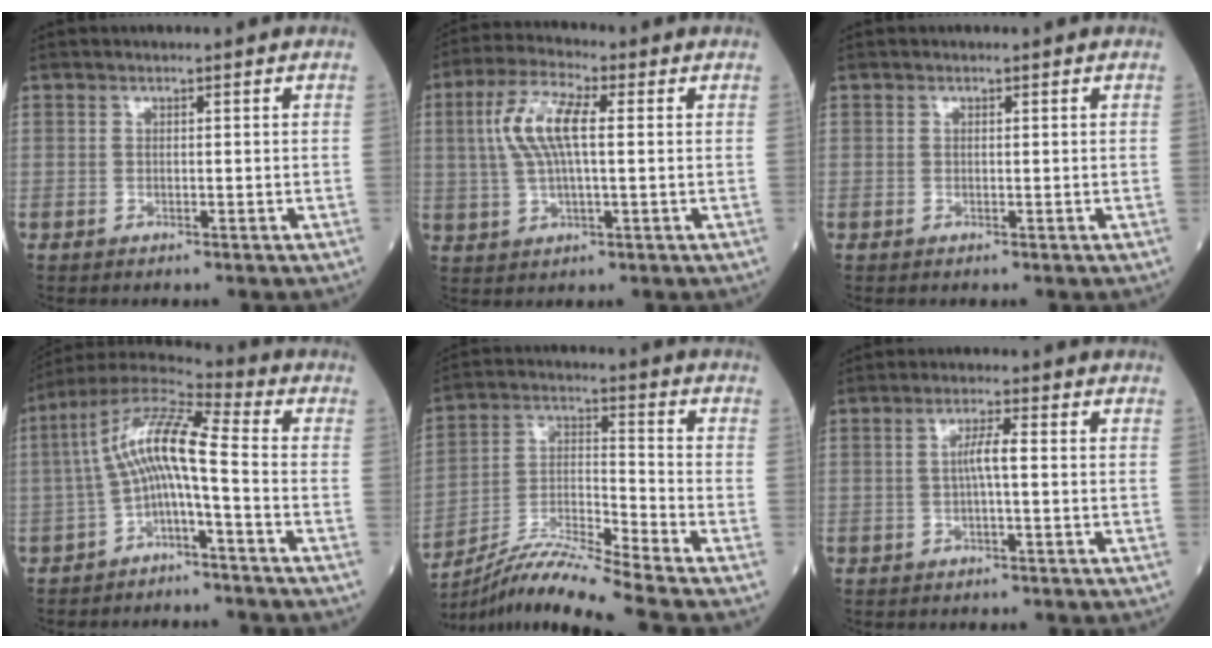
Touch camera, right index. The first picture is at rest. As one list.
[{"total": 8.9, "force": [1.6, 2.4, 8.4], "torque": [-0.181, 0.017, 0.031]}, {"total": 0.0}, {"total": 10.0, "force": [-1.6, 1.2, 9.8], "torque": [-0.186, 0.042, -0.035]}, {"total": 12.4, "force": [-11.1, -2.6, 5.0], "torque": [-0.099, -0.001, -0.205]}, {"total": 3.2, "force": [0.0, 0.1, 3.2], "torque": [-0.060, 0.004, -0.001]}]